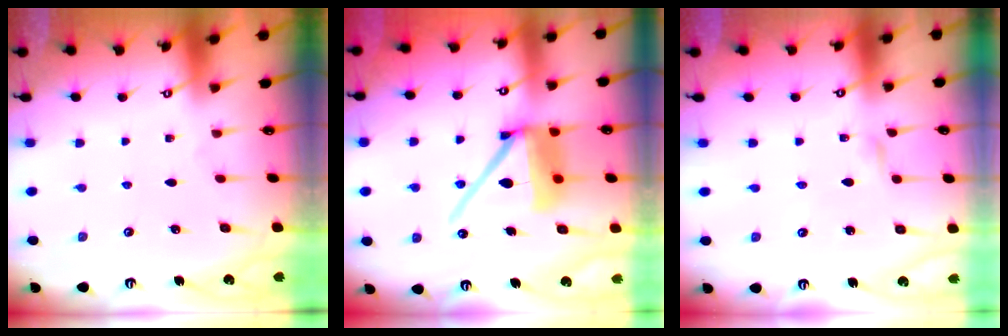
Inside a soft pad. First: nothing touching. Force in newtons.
{"total": 15.5, "press": 15.3, "slide": 1.8}
{"total": 1.9, "press": 1.9, "slide": 0.1}